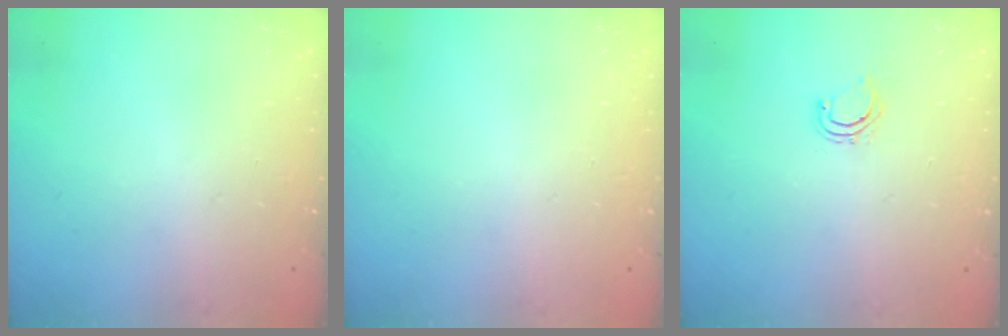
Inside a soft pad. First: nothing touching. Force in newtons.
{"total": 0.0}
{"total": 4.2, "press": 4.0, "slide": 1.2}